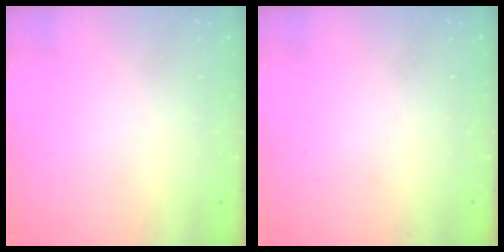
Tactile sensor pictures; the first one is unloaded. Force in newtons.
{"total": 0.0}